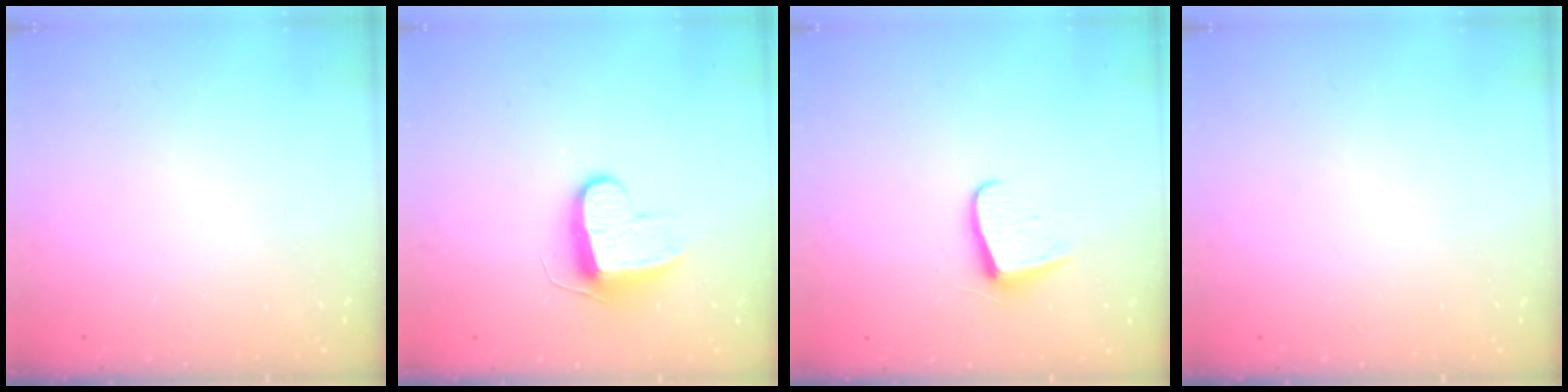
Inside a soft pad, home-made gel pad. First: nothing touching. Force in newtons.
{"total": 9.4, "press": 9.4, "slide": 0.5}
{"total": 7.2, "press": 7.2, "slide": 0.5}
{"total": 0.0}